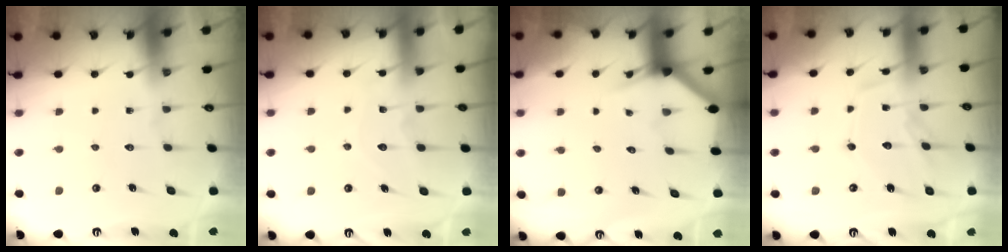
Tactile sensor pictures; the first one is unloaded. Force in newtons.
{"total": 7.8, "press": 7.7, "slide": 0.7}
{"total": 3.7, "press": 3.7, "slide": 0.2}
{"total": 12.8, "press": 12.7, "slide": 1.0}